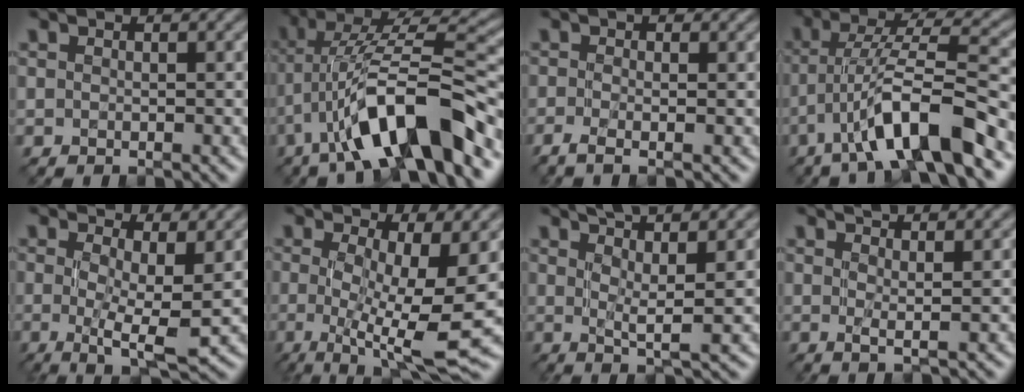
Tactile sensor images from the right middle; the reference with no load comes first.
{"total": 11.1, "force": [-5.1, 3.1, 9.4], "torque": [-0.162, 0.020, -0.092]}
{"total": 2.8, "force": [-0.7, 1.0, 2.5], "torque": [-0.048, -0.009, -0.021]}
{"total": 8.7, "force": [-4.3, 1.6, 7.4], "torque": [-0.124, 0.015, -0.080]}
{"total": 6.9, "force": [1.3, 1.7, 6.5], "torque": [-0.099, -0.009, 0.018]}
{"total": 11.0, "force": [-0.8, 3.0, 10.5], "torque": [-0.154, -0.013, -0.011]}
{"total": 6.8, "force": [3.7, 1.3, 5.5], "torque": [-0.076, 0.010, 0.048]}
{"total": 5.0, "force": [3.0, 1.3, 3.8], "torque": [-0.042, 0.018, 0.018]}